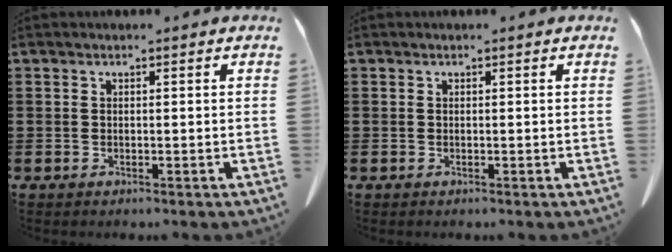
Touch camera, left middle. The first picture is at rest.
{"total": 0.0}